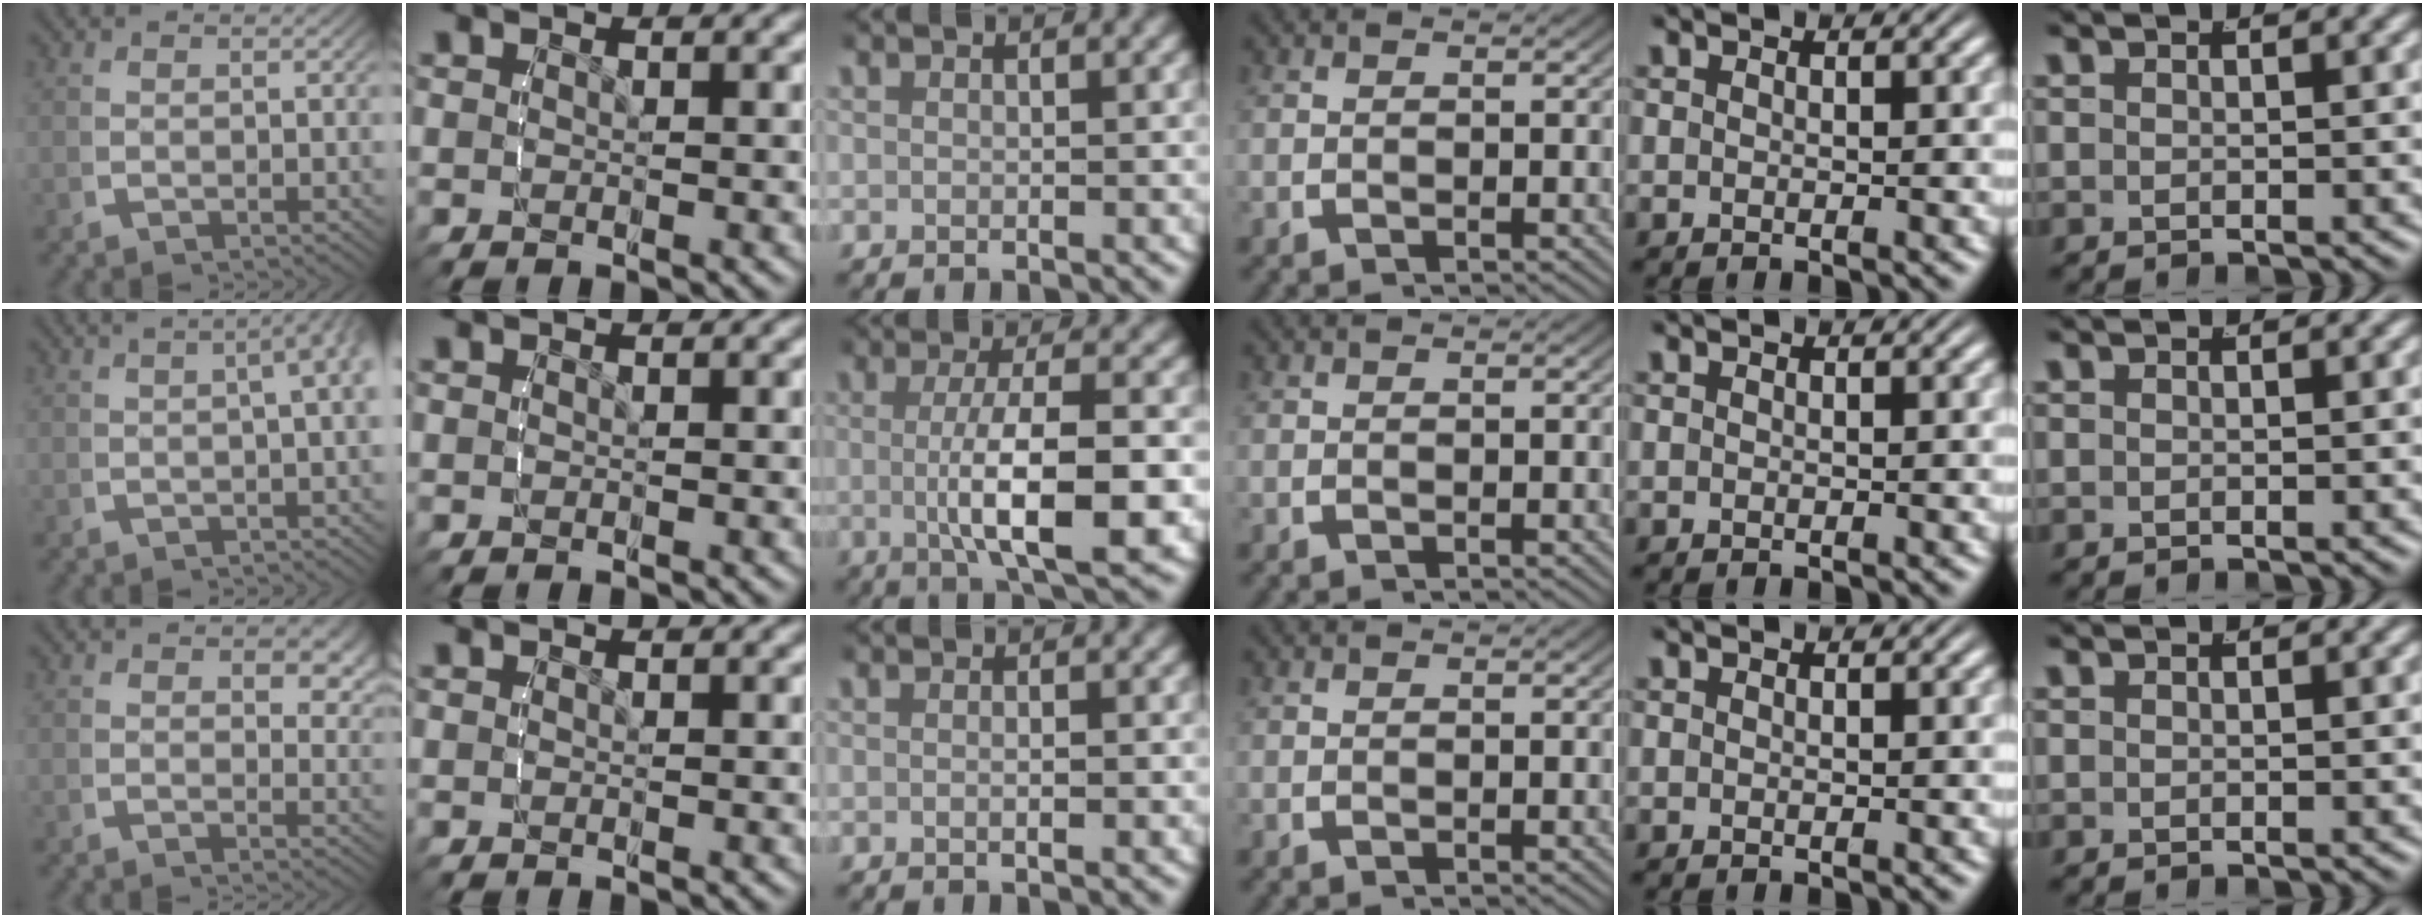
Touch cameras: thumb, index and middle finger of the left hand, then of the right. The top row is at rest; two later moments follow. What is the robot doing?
{"motion": "lift_and_place", "object": "cubes"}